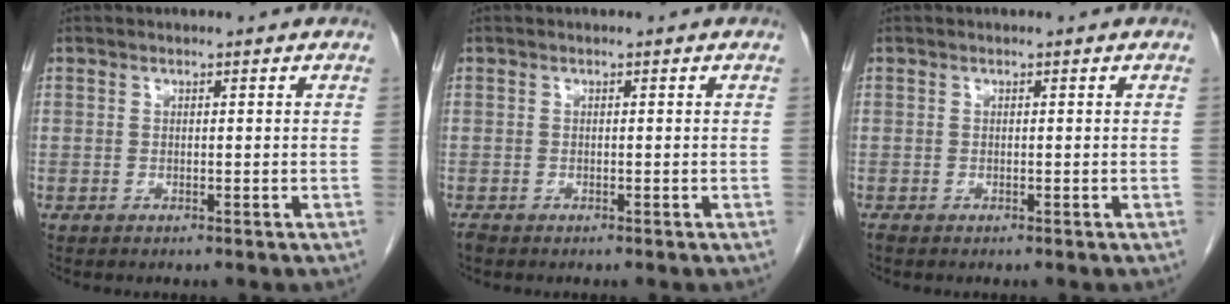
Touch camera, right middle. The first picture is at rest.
{"total": 0.6, "force": [-0.5, 0.2, 0.1], "torque": [-0.010, -0.002, -0.011]}
{"total": 0.0}